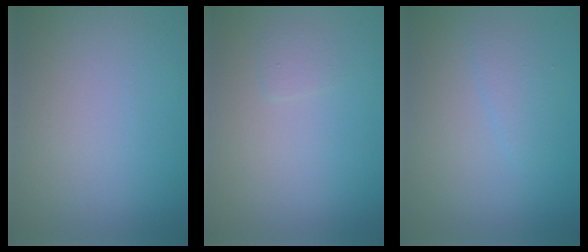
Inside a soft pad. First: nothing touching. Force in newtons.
{"total": 0.7, "press": 0.7, "slide": 0.1}
{"total": 1.3, "press": 1.3, "slide": 0.1}